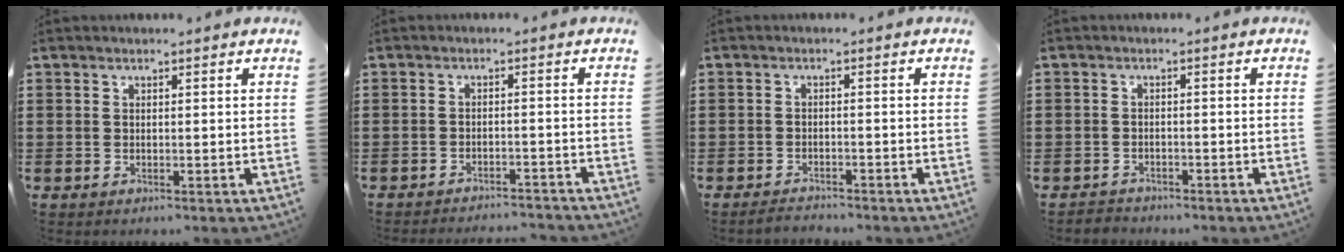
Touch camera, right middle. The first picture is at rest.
{"total": 2.6, "force": [-2.6, 0.0, -0.2], "torque": [-0.003, 0.000, -0.056]}
{"total": 2.0, "force": [-1.9, 0.3, -0.1], "torque": [-0.004, 0.000, -0.042]}
{"total": 1.9, "force": [-1.8, 0.6, -0.3], "torque": [0.000, 0.000, -0.042]}